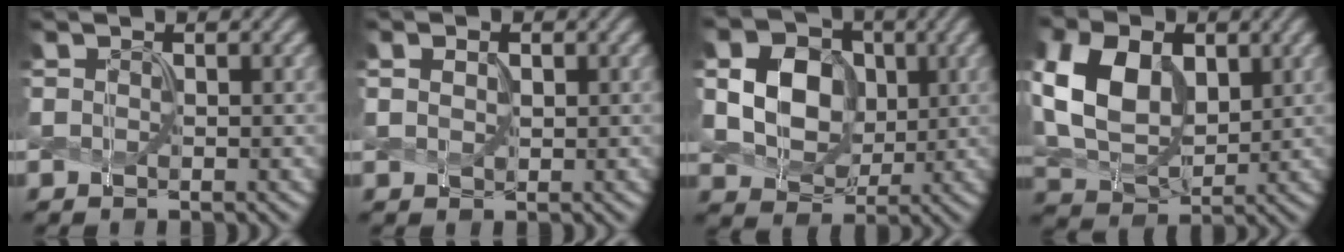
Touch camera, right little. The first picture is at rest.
{"total": 1.1, "force": [0.2, 0.7, 0.8], "torque": [-0.022, 0.001, 0.013]}
{"total": 8.0, "force": [0.7, 6.7, 4.4], "torque": [-0.116, 0.014, 0.013]}
{"total": 8.7, "force": [1.6, 6.0, 6.2], "torque": [-0.152, 0.007, 0.029]}